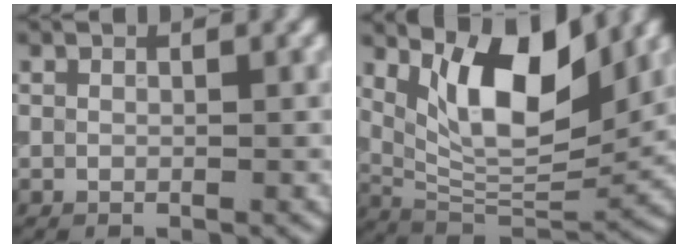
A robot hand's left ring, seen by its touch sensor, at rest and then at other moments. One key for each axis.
{"total": 9.7, "fx": 3.9, "fy": 3.7, "fz": 8.0, "tx": -0.135, "ty": -0.010, "tz": 0.069}